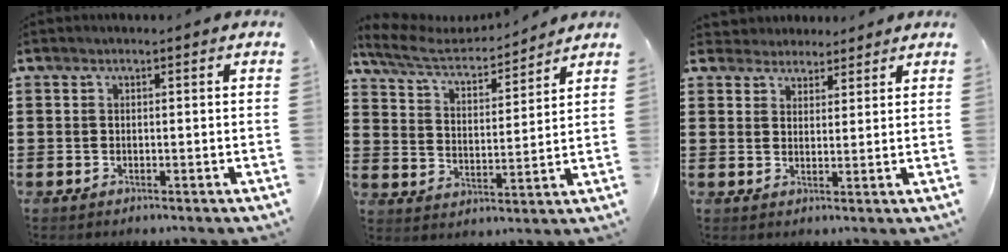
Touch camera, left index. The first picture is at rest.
{"total": 6.0, "force": [5.2, 1.6, 2.6], "torque": [-0.076, -0.027, 0.085]}
{"total": 3.3, "force": [2.9, 1.4, -0.3], "torque": [-0.008, 0.003, 0.057]}